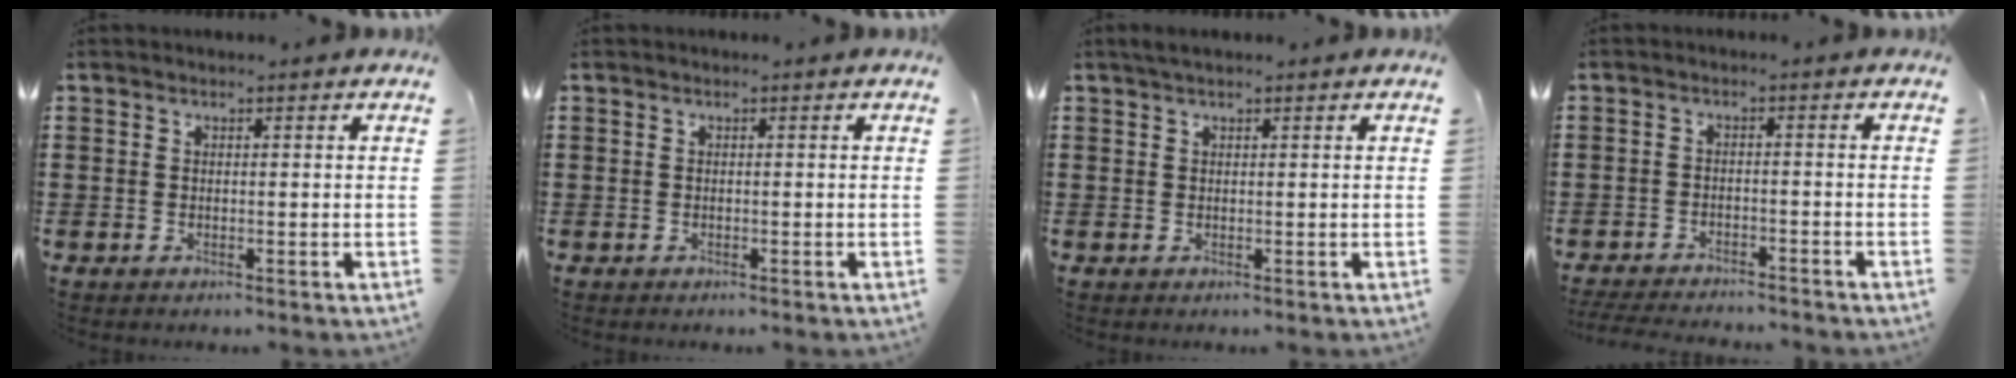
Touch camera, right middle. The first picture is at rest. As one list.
[{"total": 0.0}, {"total": 1.1, "force": [0.8, 0.4, 0.6], "torque": [-0.014, 0.004, 0.013]}, {"total": 3.2, "force": [-3.1, 0.2, 0.4], "torque": [-0.015, -0.002, -0.068]}]